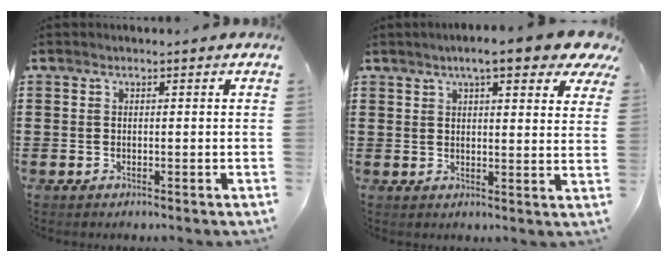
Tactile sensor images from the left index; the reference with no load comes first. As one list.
[{"total": 7.7, "force": [5.8, 1.3, 5.0], "torque": [-0.088, -0.011, 0.097]}]